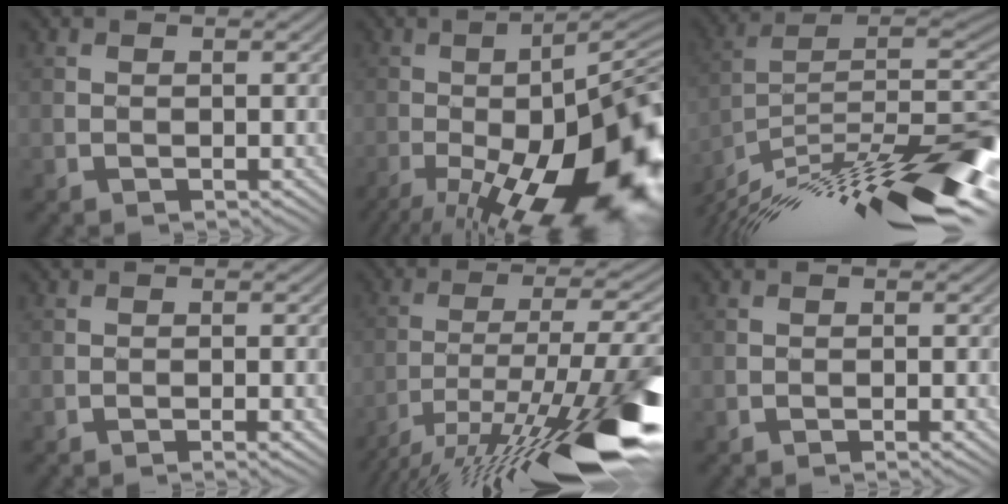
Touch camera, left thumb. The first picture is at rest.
{"total": 21.3, "force": [-9.1, 6.5, 18.2], "torque": [-0.243, -0.035, -0.140]}
{"total": 17.2, "force": [-11.2, 4.2, 12.4], "torque": [-0.202, 0.011, -0.197]}
{"total": 1.8, "force": [-1.0, 0.3, 1.5], "torque": [-0.022, -0.001, -0.014]}
{"total": 17.4, "force": [-10.4, 3.9, 13.4], "torque": [-0.208, -0.008, -0.179]}
{"total": 1.2, "force": [-0.6, 0.3, 1.0], "torque": [-0.012, -0.001, -0.009]}